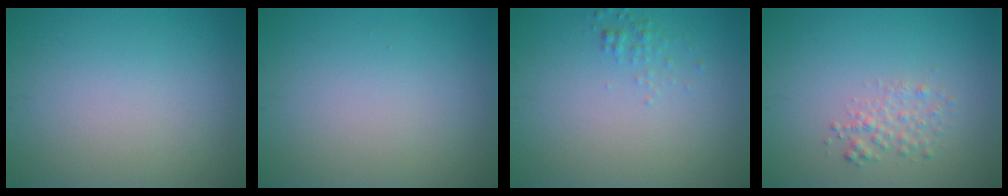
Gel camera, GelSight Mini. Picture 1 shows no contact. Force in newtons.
{"total": 0.0}
{"total": 0.9, "press": 0.9, "slide": 0.0}
{"total": 1.7, "press": 1.7, "slide": 0.1}